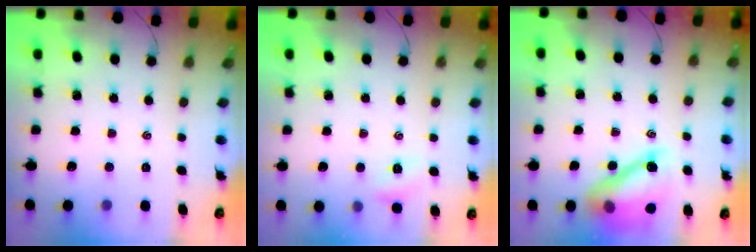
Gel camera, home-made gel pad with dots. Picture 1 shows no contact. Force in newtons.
{"total": 5.1, "press": 4.9, "slide": 1.4}
{"total": 14.5, "press": 13.8, "slide": 4.3}